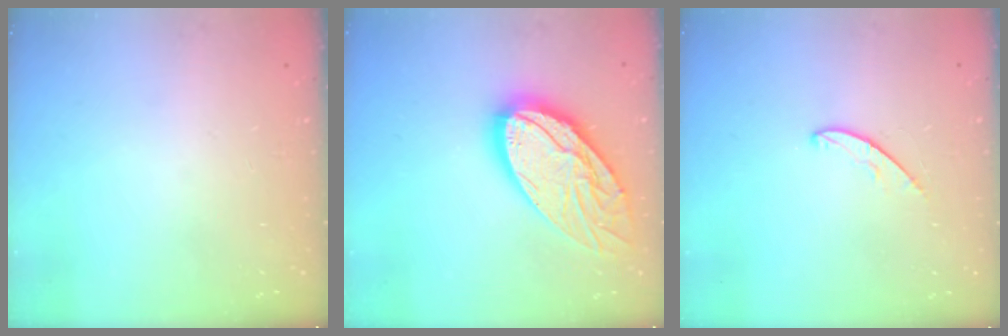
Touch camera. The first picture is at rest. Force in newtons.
{"total": 24.2, "press": 24.1, "slide": 2.4}
{"total": 4.5, "press": 4.5, "slide": 0.4}